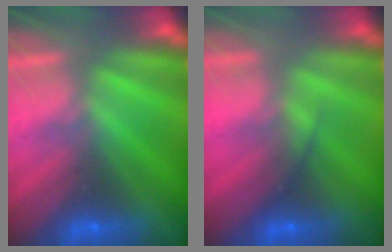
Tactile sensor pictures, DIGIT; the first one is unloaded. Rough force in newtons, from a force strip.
{"total": 2.3}